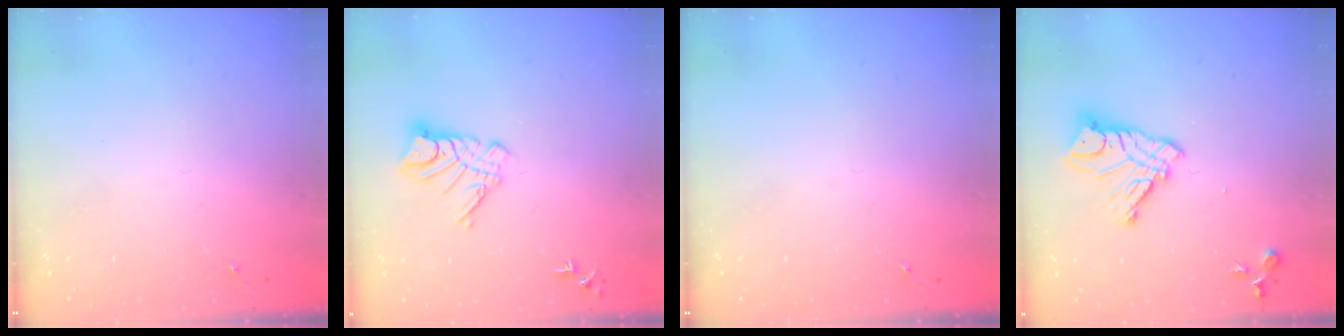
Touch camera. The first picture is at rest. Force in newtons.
{"total": 10.5, "press": 10.4, "slide": 1.0}
{"total": 0.0}
{"total": 12.8, "press": 12.7, "slide": 1.0}